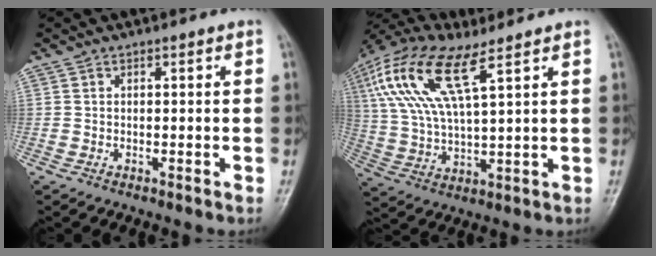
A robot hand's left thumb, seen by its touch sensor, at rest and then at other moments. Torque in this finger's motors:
{"motor_torque": [0.42, 0.59, 1.90, -0.88, 0.76]}